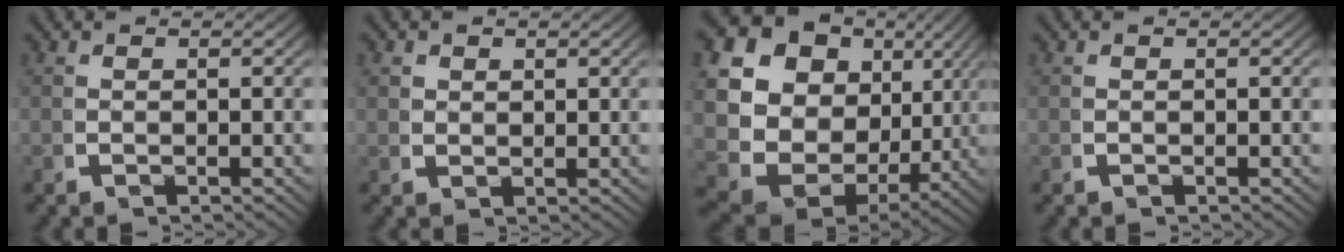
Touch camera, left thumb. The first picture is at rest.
{"total": 1.1, "force": [0.9, 0.6, 0.2], "torque": [0.010, 0.003, 0.020]}
{"total": 20.1, "force": [2.1, 15.7, 12.4], "torque": [-0.261, -0.024, 0.029]}
{"total": 0.0}